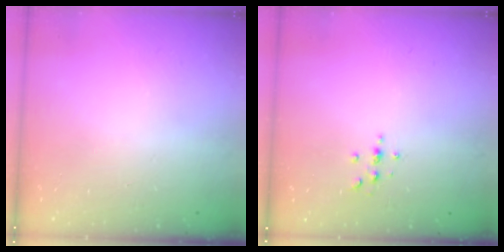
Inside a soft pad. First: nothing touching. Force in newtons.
{"total": 2.2, "press": 2.1, "slide": 0.2}